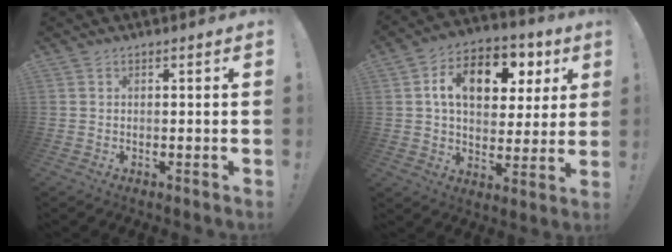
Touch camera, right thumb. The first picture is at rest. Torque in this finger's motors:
{"motor_torque": [0.36, 1.02, 0.69, -0.35, 0.08]}